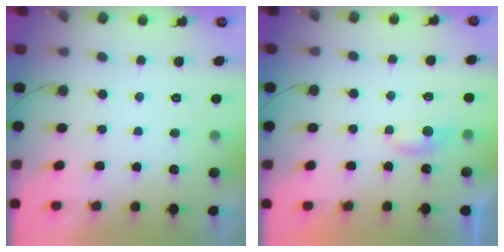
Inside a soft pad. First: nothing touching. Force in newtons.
{"total": 4.1, "press": 4.1, "slide": 0.5}